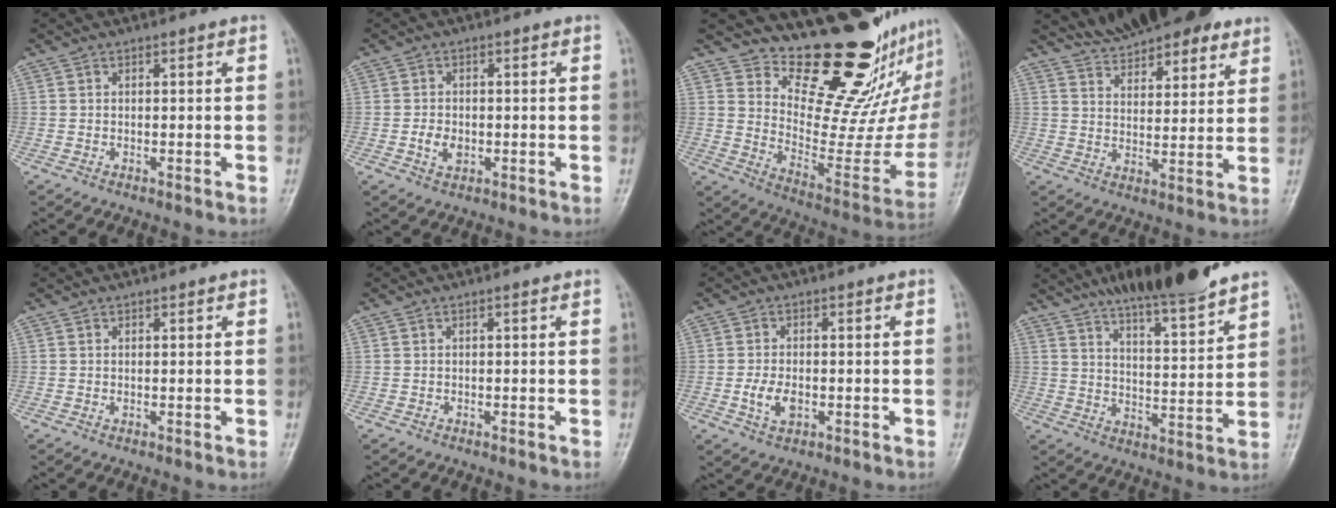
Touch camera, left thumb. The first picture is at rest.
{"total": 3.2, "force": [-0.7, 2.3, 2.1], "torque": [-0.033, 0.002, -0.012]}
{"total": 22.2, "force": [17.4, 7.4, 11.6], "torque": [-0.110, -0.148, 0.259]}
{"total": 13.5, "force": [10.8, 5.0, 6.4], "torque": [-0.061, -0.039, 0.165]}
{"total": 0.7, "force": [0.3, 0.4, 0.4], "torque": [0.002, -0.001, 0.003]}
{"total": 0.0}
{"total": 4.4, "force": [-1.1, 2.7, 3.3], "torque": [-0.062, 0.002, -0.018]}
{"total": 15.4, "force": [12.3, 2.5, 8.9], "torque": [-0.120, -0.063, 0.203]}